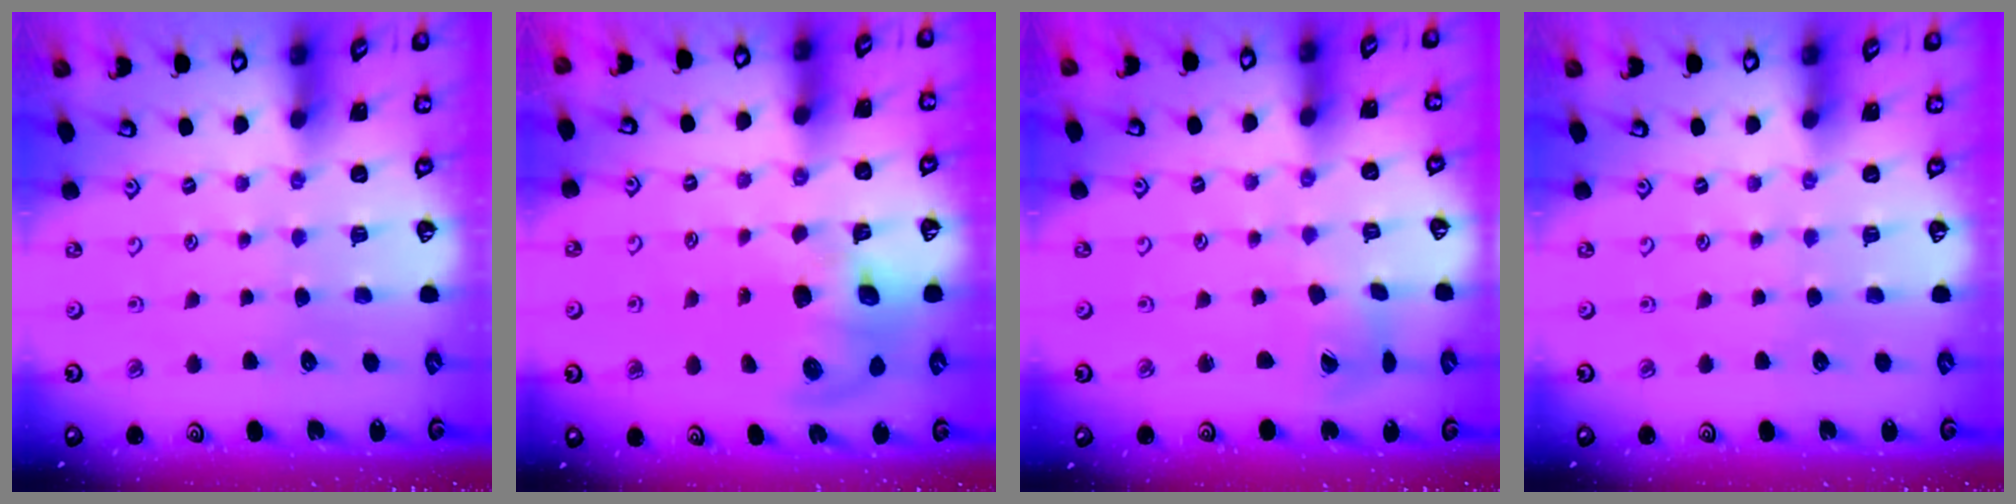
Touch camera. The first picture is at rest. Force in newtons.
{"total": 12.0, "press": 11.9, "slide": 1.9}
{"total": 3.8, "press": 3.8, "slide": 0.6}
{"total": 0.0}